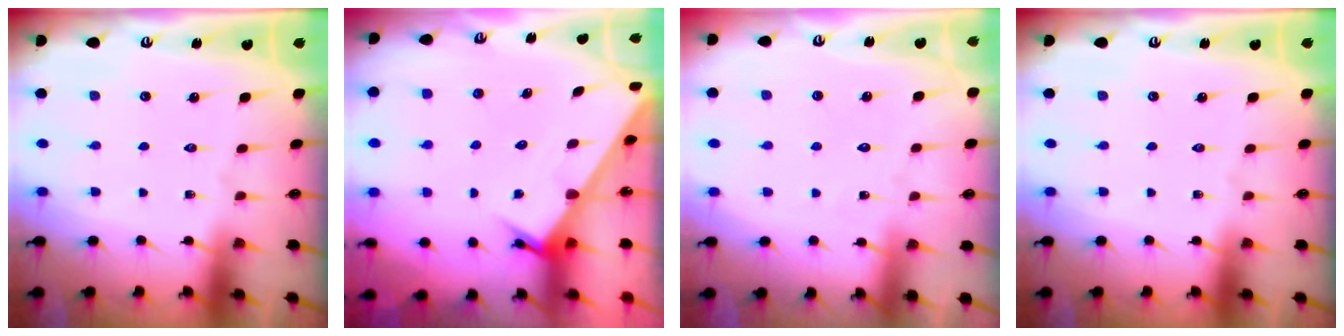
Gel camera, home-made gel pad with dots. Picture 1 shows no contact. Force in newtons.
{"total": 3.4, "press": 3.4, "slide": 0.0}
{"total": 4.1, "press": 4.1, "slide": 0.3}
{"total": 0.0}